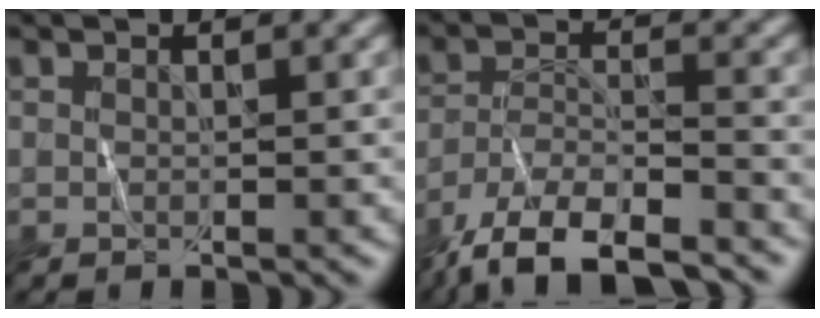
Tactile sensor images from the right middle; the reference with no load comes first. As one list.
[{"total": 9.0, "force": [-7.7, 2.0, 4.2], "torque": [-0.075, -0.007, -0.136]}]